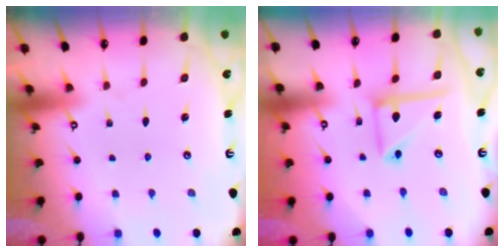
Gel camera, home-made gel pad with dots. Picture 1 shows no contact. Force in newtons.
{"total": 11.2, "press": 11.1, "slide": 1.1}